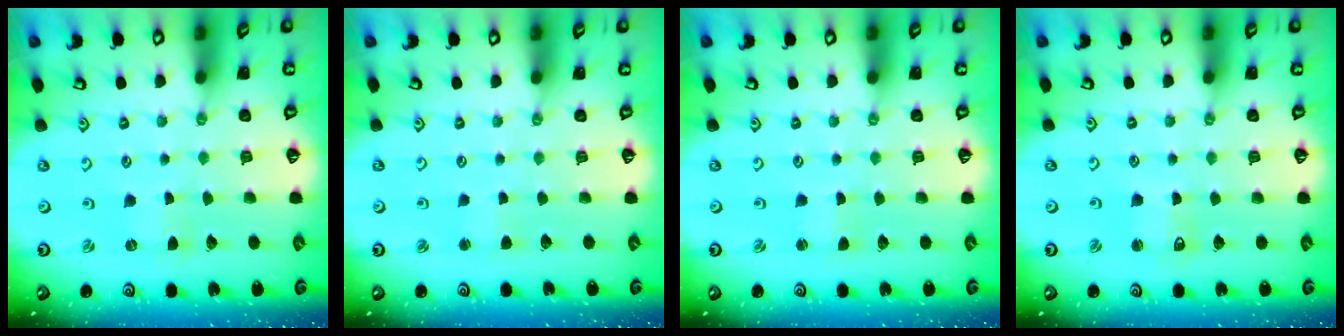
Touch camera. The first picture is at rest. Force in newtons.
{"total": 1.2, "press": 1.2, "slide": 0.2}
{"total": 0.0}
{"total": 2.3, "press": 2.3, "slide": 0.3}